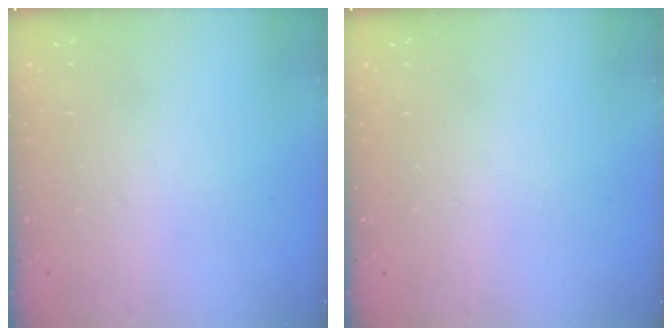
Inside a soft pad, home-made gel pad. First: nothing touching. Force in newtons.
{"total": 0.0}